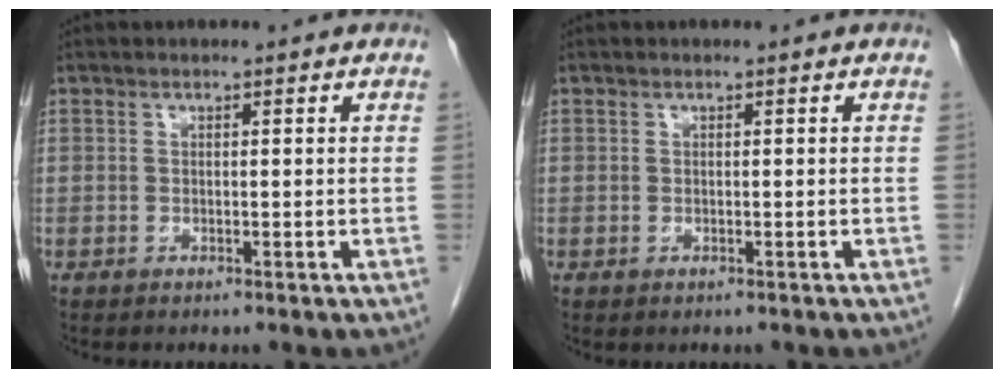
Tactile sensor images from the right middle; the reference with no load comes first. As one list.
[{"total": 0.0}]